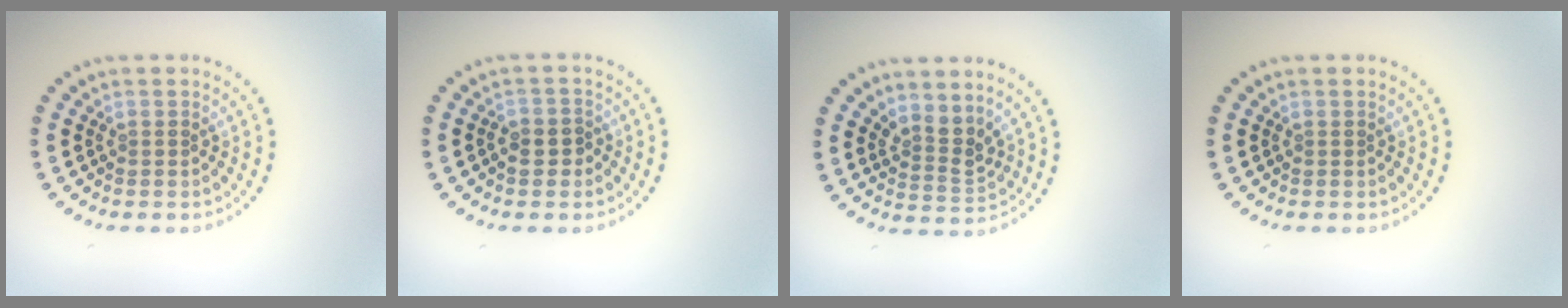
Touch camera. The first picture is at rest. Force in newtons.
{"total": 1.6, "press": 1.4, "slide": 0.8}
{"total": 2.6, "press": 2.0, "slide": 1.7}
{"total": 0.0}